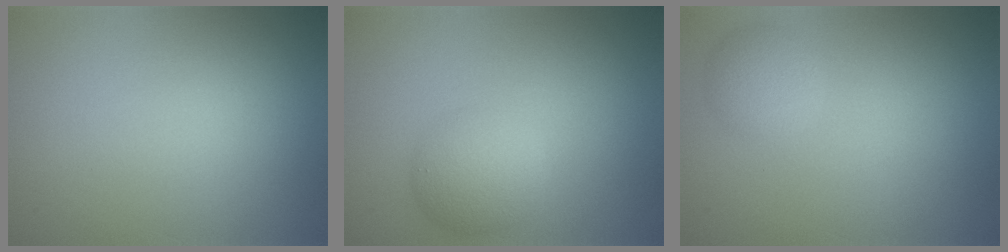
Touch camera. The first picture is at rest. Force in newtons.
{"total": 3.2, "press": 3.2, "slide": 0.0}
{"total": 2.2, "press": 2.2, "slide": 0.1}